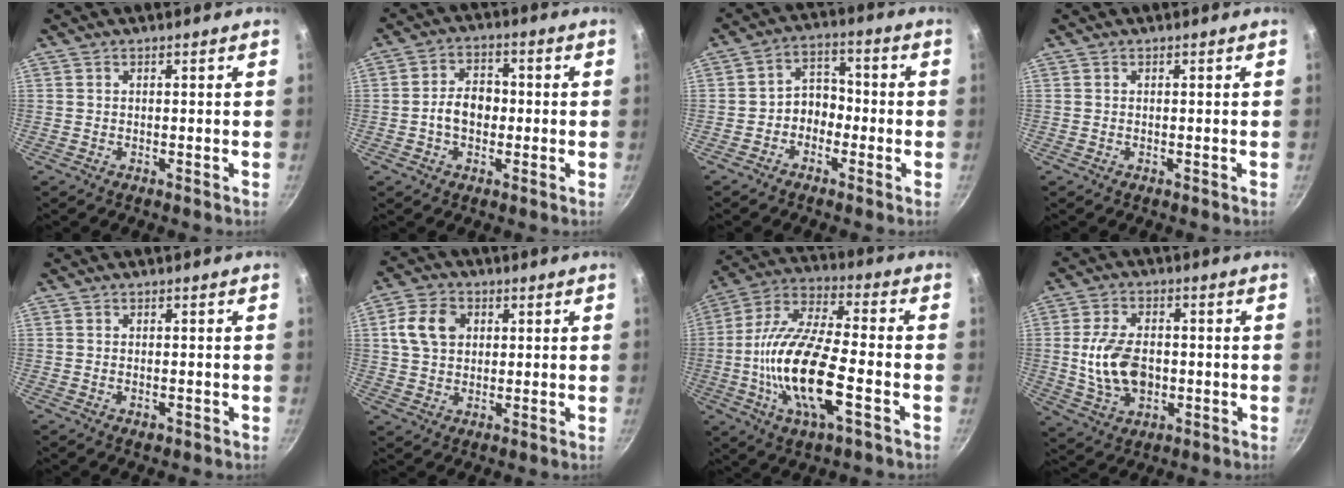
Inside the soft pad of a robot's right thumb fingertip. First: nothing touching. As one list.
[{"total": 6.9, "force": [-0.9, 5.0, 4.6], "torque": [-0.052, 0.021, -0.020]}, {"total": 5.7, "force": [-2.1, 4.5, 2.9], "torque": [-0.010, 0.036, -0.044]}, {"total": 0.0}, {"total": 1.2, "force": [-0.5, 0.8, 0.8], "torque": [-0.014, -0.001, -0.007]}, {"total": 8.4, "force": [2.1, 6.4, 5.0], "torque": [-0.078, 0.008, 0.031]}, {"total": 18.9, "force": [-4.7, 6.7, 17.1], "torque": [-0.334, 0.025, -0.103]}, {"total": 11.6, "force": [-0.7, 7.6, 8.8], "torque": [-0.149, 0.007, -0.009]}]